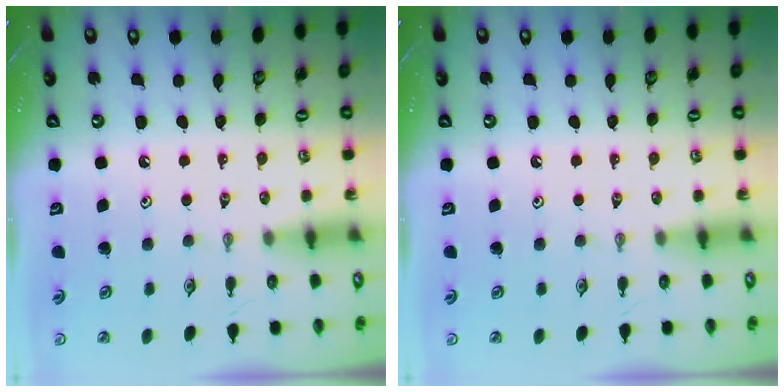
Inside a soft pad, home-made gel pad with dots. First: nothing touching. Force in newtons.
{"total": 0.0}